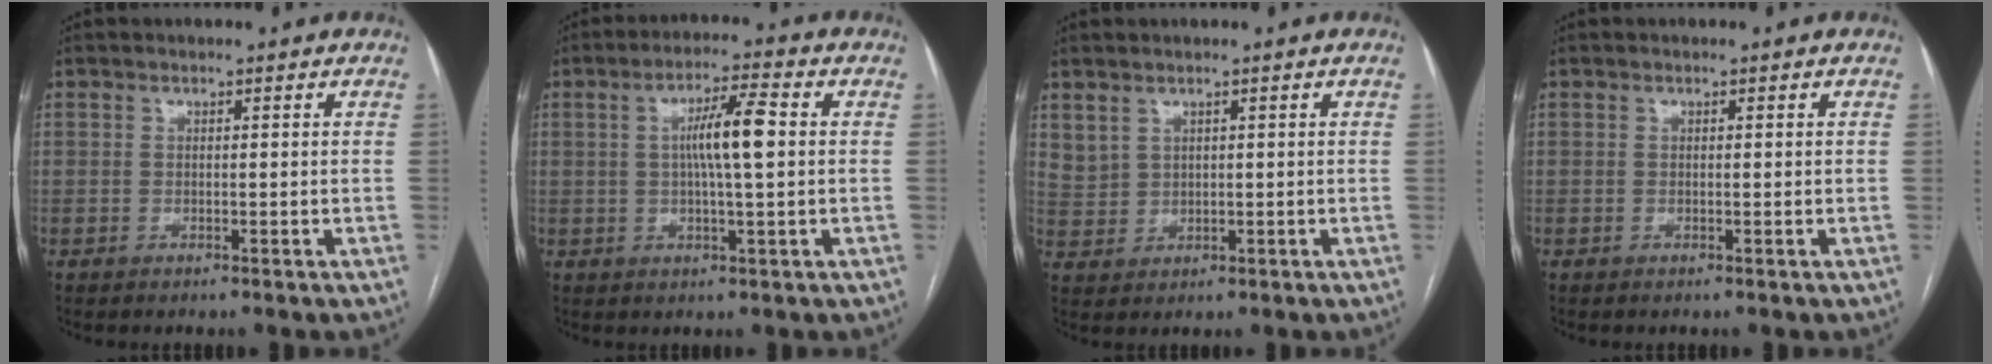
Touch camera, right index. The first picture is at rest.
{"total": 7.4, "force": [0.8, 0.5, 7.3], "torque": [-0.130, 0.007, 0.008]}
{"total": 3.1, "force": [2.3, 1.8, 0.7], "torque": [-0.014, 0.002, 0.057]}
{"total": 0.0}